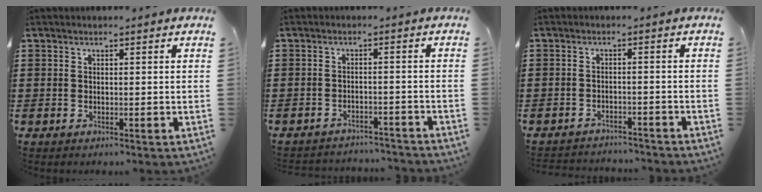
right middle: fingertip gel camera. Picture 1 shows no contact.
{"total": 2.6, "force": [-2.6, 0.2, -0.1], "torque": [-0.006, 0.001, -0.056]}
{"total": 2.6, "force": [-2.6, 0.3, -0.3], "torque": [-0.001, 0.000, -0.058]}